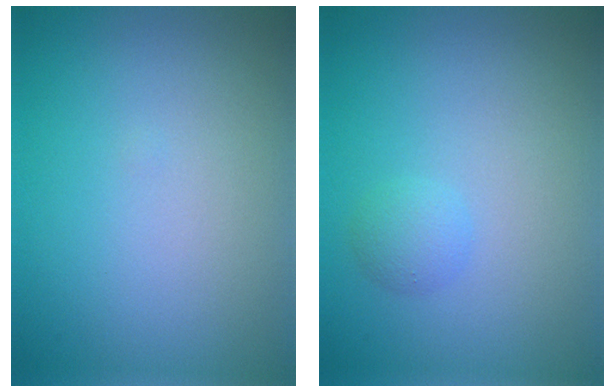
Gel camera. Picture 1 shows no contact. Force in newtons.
{"total": 1.3, "press": 1.3, "slide": 0.1}